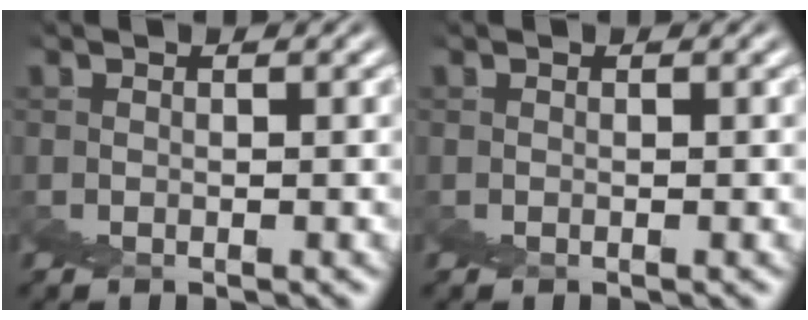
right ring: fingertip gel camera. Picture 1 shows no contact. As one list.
[{"total": 0.0}]